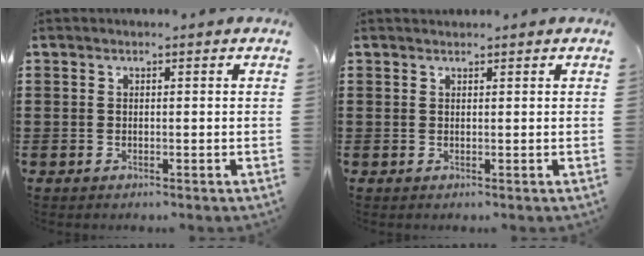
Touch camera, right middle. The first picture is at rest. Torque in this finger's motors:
{"motor_torque": [0.00, 0.00, 0.00, 0.00]}